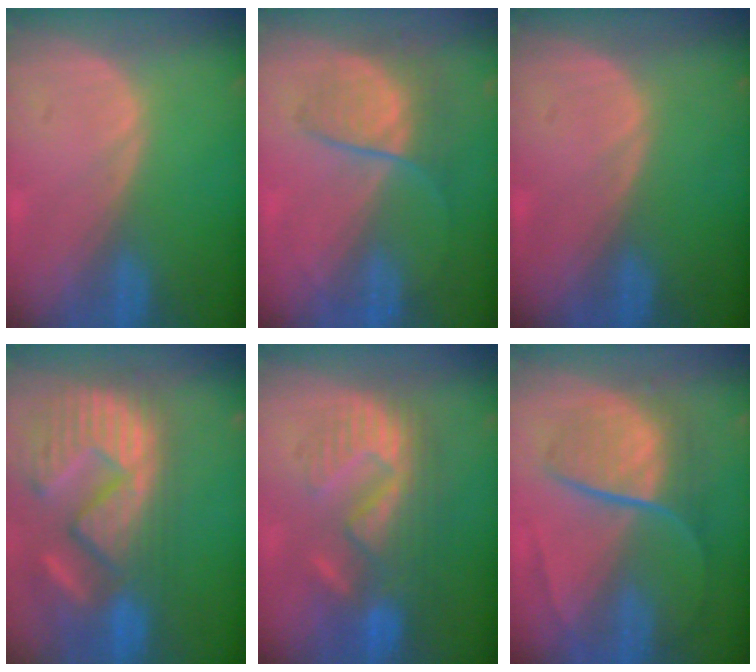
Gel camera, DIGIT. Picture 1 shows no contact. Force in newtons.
{"total": 6.6, "press": 6.2, "slide": 2.3}
{"total": 0.0}
{"total": 15.0, "press": 12.4, "slide": 8.5}
{"total": 9.2, "press": 9.1, "slide": 1.7}
{"total": 9.3, "press": 7.7, "slide": 5.1}